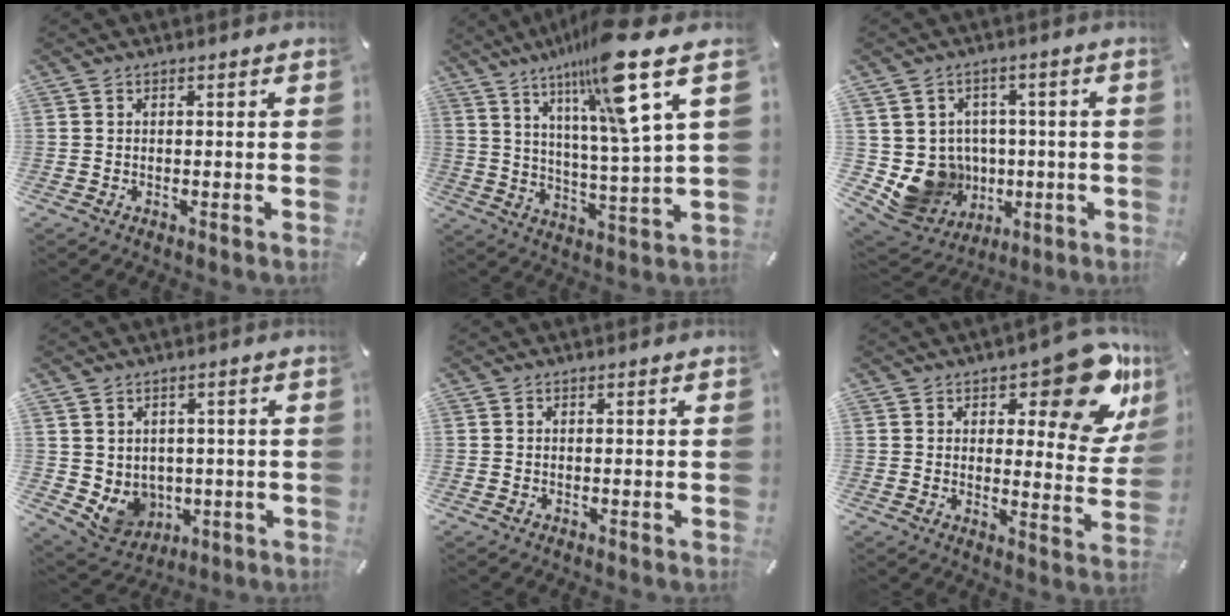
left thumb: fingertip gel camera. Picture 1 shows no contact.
{"total": 16.3, "force": [10.6, 1.2, 12.3], "torque": [-0.206, -0.057, 0.160]}
{"total": 11.2, "force": [-1.8, 10.7, 2.9], "torque": [-0.077, -0.002, -0.018]}
{"total": 5.7, "force": [1.4, 5.5, 0.7], "torque": [-0.029, -0.025, 0.033]}
{"total": 0.0}
{"total": 15.5, "force": [9.9, 6.4, 10.1], "torque": [-0.105, -0.077, 0.161]}